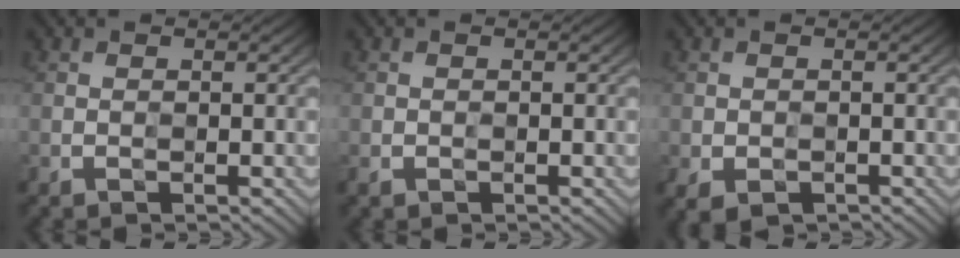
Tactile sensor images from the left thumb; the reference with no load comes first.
{"total": 1.3, "force": [-0.6, 1.0, 0.5], "torque": [-0.011, -0.006, -0.011]}
{"total": 1.4, "force": [-0.5, 1.2, 0.5], "torque": [-0.012, -0.009, -0.006]}